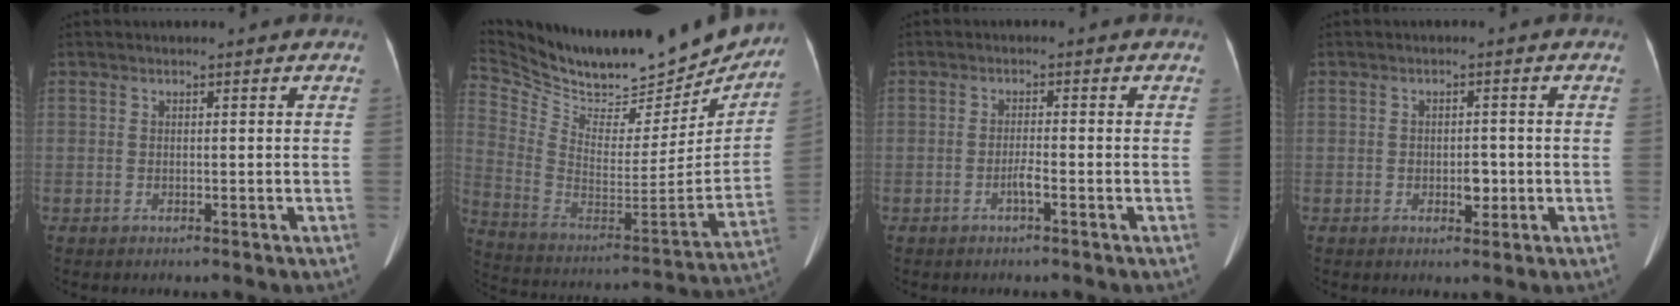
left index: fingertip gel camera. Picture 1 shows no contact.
{"total": 28.9, "force": [25.7, 9.1, 9.8], "torque": [-0.201, -0.042, 0.385]}
{"total": 1.8, "force": [-1.0, -0.1, 1.5], "torque": [-0.027, 0.000, -0.020]}
{"total": 2.7, "force": [-0.7, 1.5, 2.1], "torque": [-0.027, 0.003, -0.006]}